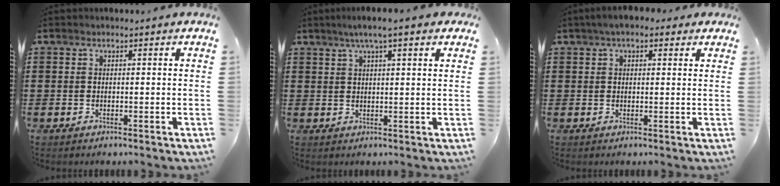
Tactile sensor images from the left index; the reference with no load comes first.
{"total": 4.7, "force": [3.1, 0.5, 3.4], "torque": [-0.066, 0.005, 0.053]}
{"total": 3.2, "force": [2.1, 1.6, 1.8], "torque": [-0.044, 0.009, 0.037]}